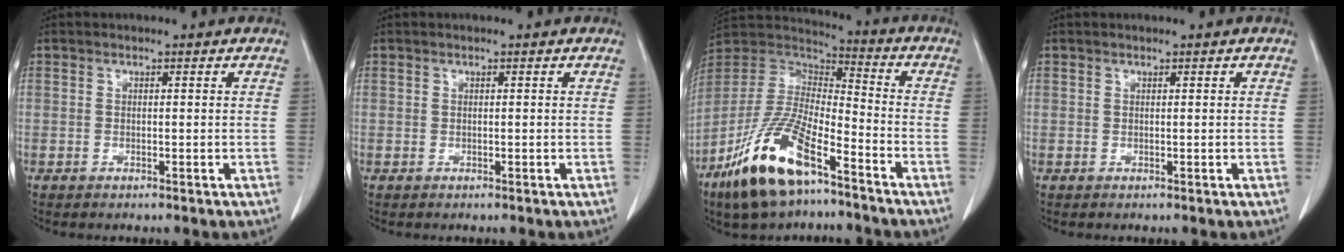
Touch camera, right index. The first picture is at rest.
{"total": 0.0}
{"total": 17.0, "force": [-10.4, 5.0, 12.5], "torque": [-0.266, -0.012, -0.195]}
{"total": 0.0}